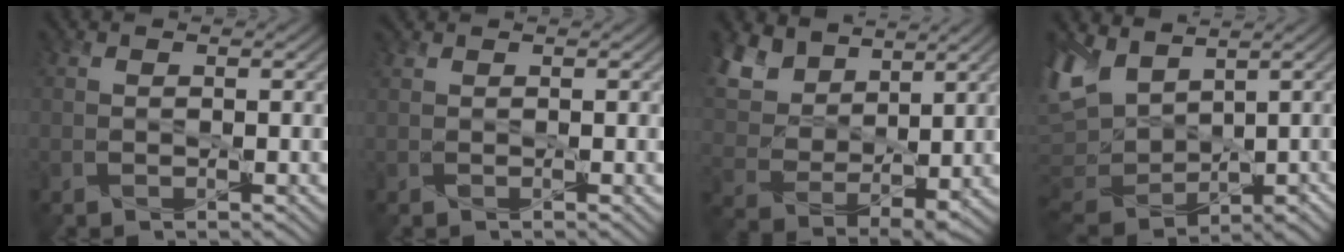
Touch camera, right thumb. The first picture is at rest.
{"total": 0.6, "force": [0.5, -0.1, 0.2], "torque": [-0.007, 0.006, 0.009]}
{"total": 11.1, "force": [7.2, 6.3, 5.6], "torque": [-0.164, 0.015, 0.141]}
{"total": 10.8, "force": [4.4, 6.6, 7.3], "torque": [-0.210, -0.002, 0.086]}